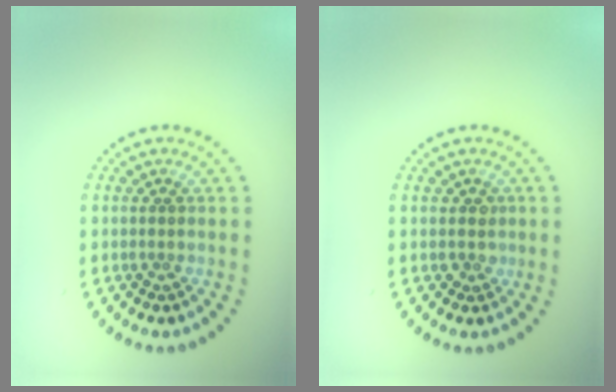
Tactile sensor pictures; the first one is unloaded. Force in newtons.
{"total": 1.1, "press": 0.8, "slide": 0.7}